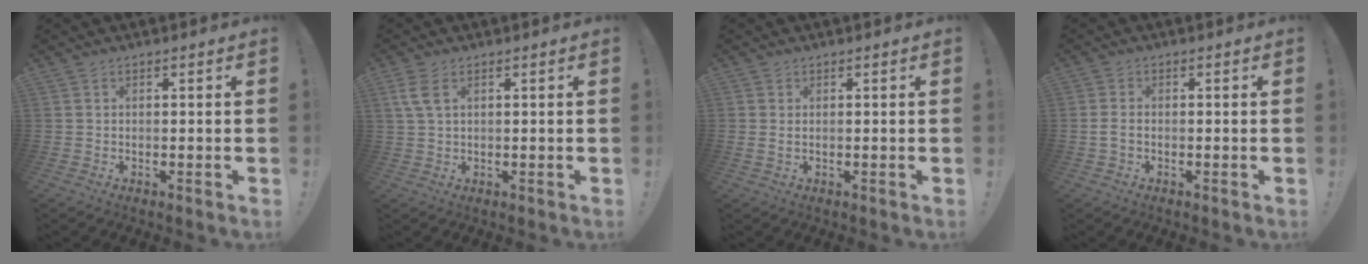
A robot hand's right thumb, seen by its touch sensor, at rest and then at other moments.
{"total": 5.1, "force": [1.9, 2.6, 3.9], "torque": [-0.084, 0.003, 0.036]}
{"total": 1.0, "force": [0.6, 0.4, 0.7], "torque": [-0.010, -0.001, 0.010]}
{"total": 2.4, "force": [-0.4, 1.5, 1.9], "torque": [-0.045, 0.006, -0.007]}